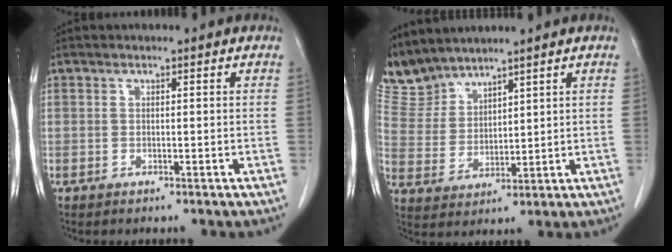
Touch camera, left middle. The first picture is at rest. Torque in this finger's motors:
{"motor_torque": [0.13, -0.22, -0.01, 0.00]}